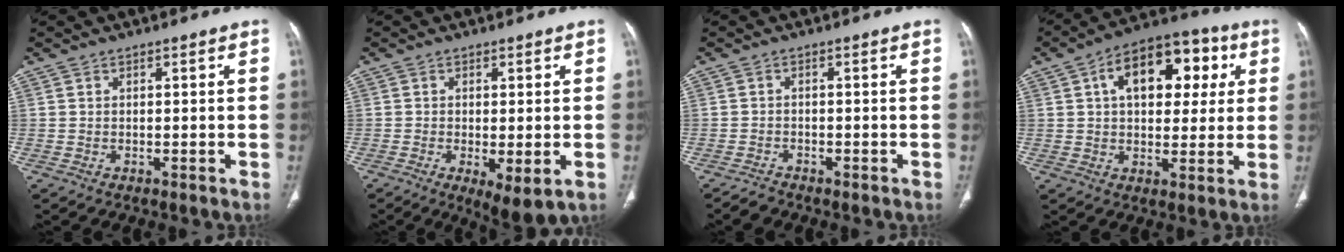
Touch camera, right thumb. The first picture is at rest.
{"total": 6.6, "force": [-2.0, 2.1, 5.9], "torque": [-0.100, -0.019, -0.027]}
{"total": 1.8, "force": [-1.7, 0.6, 0.2], "torque": [-0.014, 0.003, -0.029]}
{"total": 16.6, "force": [5.0, 9.9, 12.4], "torque": [-0.140, 0.017, 0.069]}